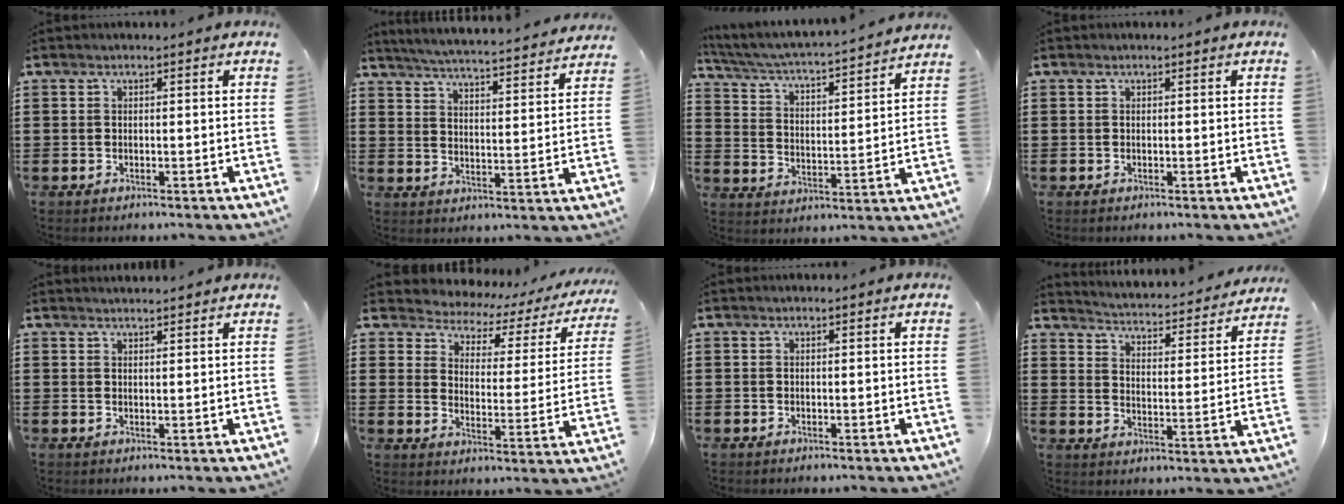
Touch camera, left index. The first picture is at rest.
{"total": 4.8, "force": [4.6, -0.7, 1.0], "torque": [-0.042, -0.040, 0.074]}
{"total": 3.3, "force": [3.1, -0.3, 1.1], "torque": [-0.042, -0.034, 0.042]}
{"total": 0.0}
{"total": 1.3, "force": [1.3, 0.0, 0.1], "torque": [-0.004, 0.001, 0.026]}
{"total": 2.9, "force": [2.6, 1.3, 0.4], "torque": [-0.031, -0.022, 0.034]}
{"total": 0.0}
{"total": 3.2, "force": [3.1, -0.3, 0.0], "torque": [-0.022, -0.034, 0.045]}